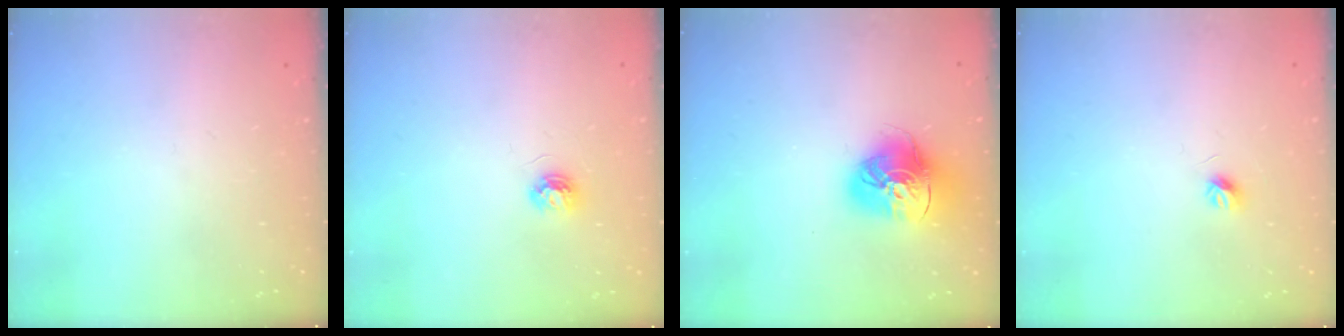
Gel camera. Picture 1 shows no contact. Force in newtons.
{"total": 3.8, "press": 3.8, "slide": 0.4}
{"total": 15.6, "press": 15.5, "slide": 1.7}
{"total": 4.1, "press": 4.0, "slide": 0.6}